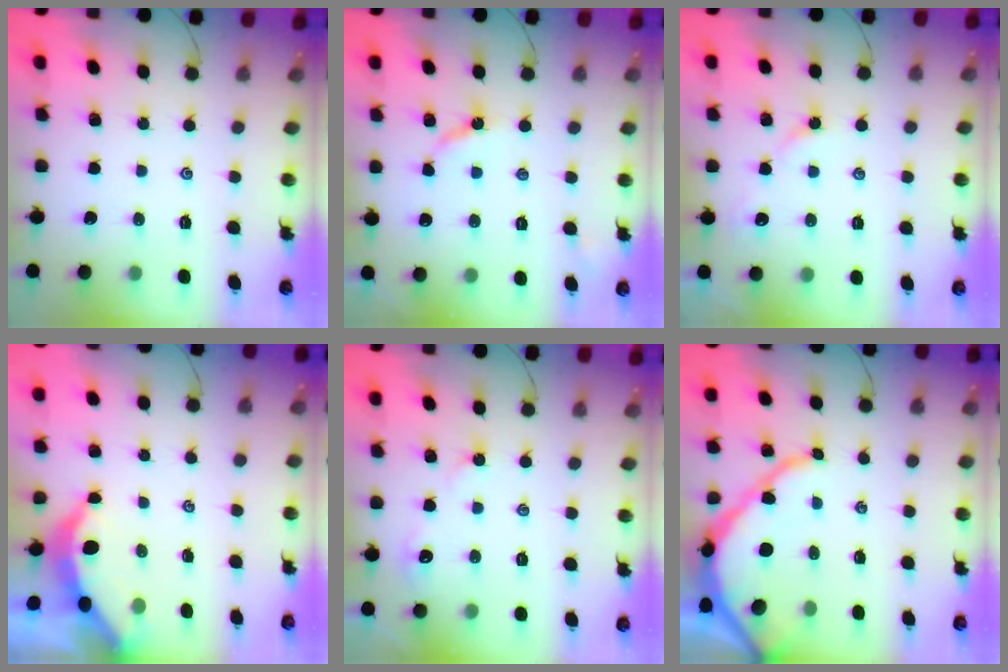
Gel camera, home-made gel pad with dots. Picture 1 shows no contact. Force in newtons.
{"total": 5.5, "press": 5.5, "slide": 0.3}
{"total": 5.5, "press": 5.4, "slide": 0.6}
{"total": 3.6, "press": 3.6, "slide": 0.5}
{"total": 3.6, "press": 3.5, "slide": 0.6}
{"total": 9.1, "press": 9.0, "slide": 0.7}